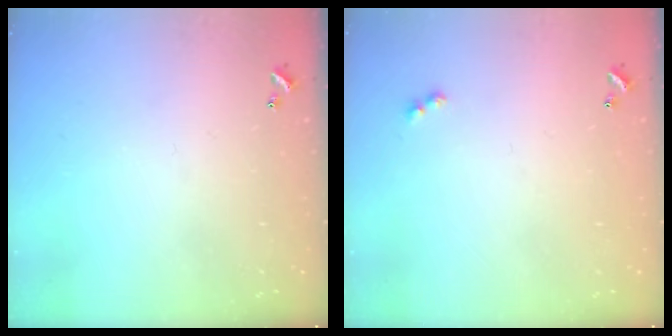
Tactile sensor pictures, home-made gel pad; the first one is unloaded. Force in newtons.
{"total": 3.1, "press": 3.0, "slide": 0.7}